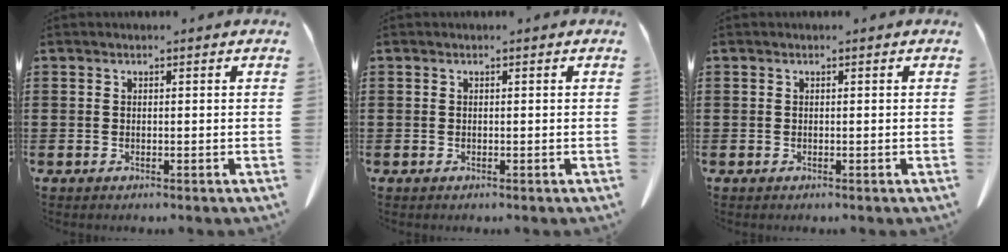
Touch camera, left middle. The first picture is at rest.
{"total": 0.0}
{"total": 0.0}